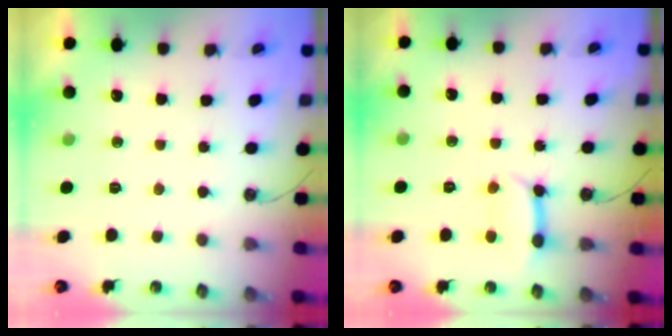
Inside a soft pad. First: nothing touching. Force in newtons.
{"total": 9.8, "press": 9.8, "slide": 1.0}